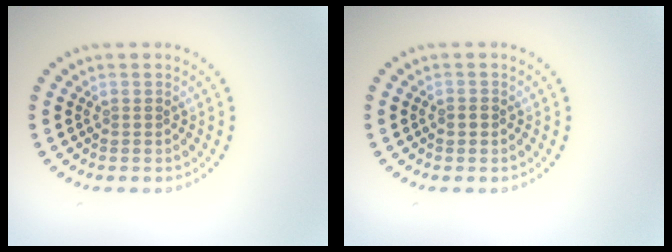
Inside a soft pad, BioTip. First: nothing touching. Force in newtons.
{"total": 1.2, "press": 1.2, "slide": 0.1}